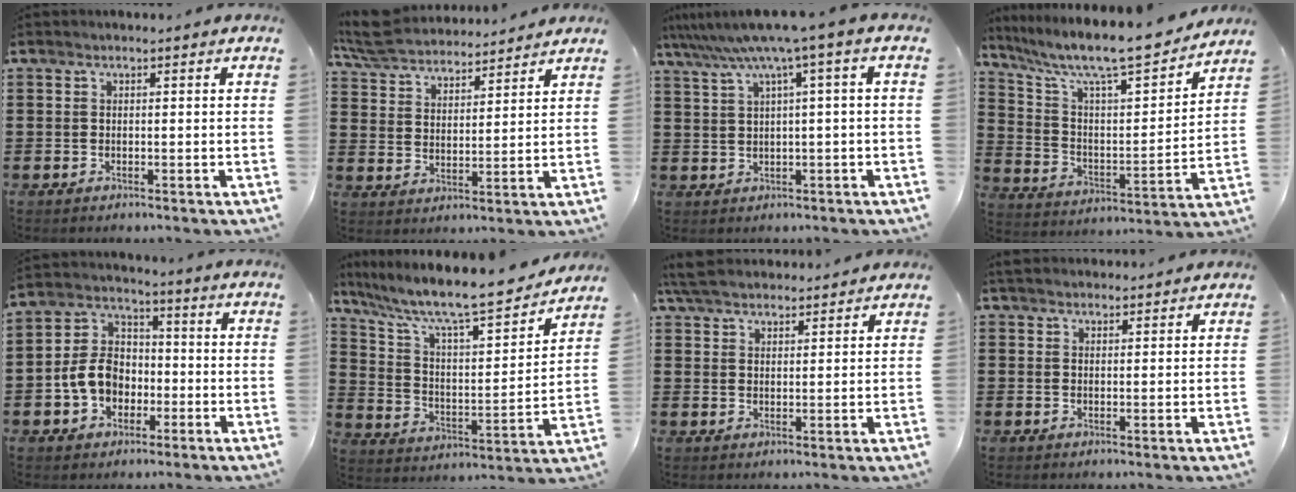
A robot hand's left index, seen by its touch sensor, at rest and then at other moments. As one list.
[{"total": 6.3, "force": [6.1, 1.1, 1.4], "torque": [-0.054, -0.026, 0.109]}, {"total": 5.6, "force": [2.1, -0.8, 5.1], "torque": [-0.104, -0.024, 0.029]}, {"total": 10.0, "force": [9.0, 1.0, 4.3], "torque": [-0.108, -0.074, 0.146]}, {"total": 7.8, "force": [-2.1, 6.3, 4.1], "torque": [-0.111, 0.017, -0.046]}, {"total": 10.3, "force": [9.0, 1.1, 4.8], "torque": [-0.126, -0.069, 0.147]}, {"total": 5.1, "force": [4.8, 1.1, 1.6], "torque": [-0.046, -0.008, 0.090]}, {"total": 2.3, "force": [2.3, 0.5, 0.3], "torque": [-0.010, 0.002, 0.045]}]